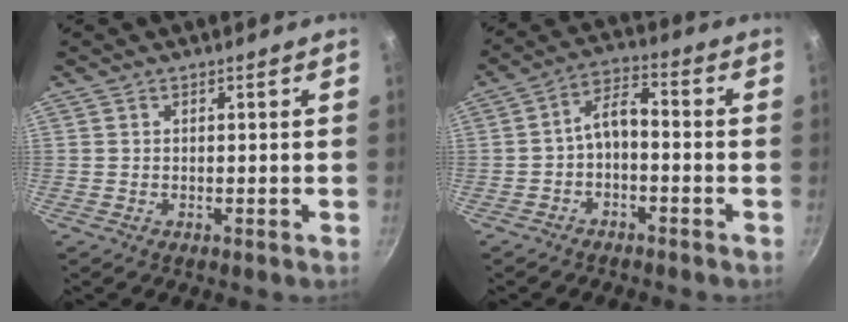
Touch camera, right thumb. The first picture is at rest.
{"total": 5.8, "force": [-2.1, 3.0, 4.5], "torque": [-0.077, 0.044, -0.040]}